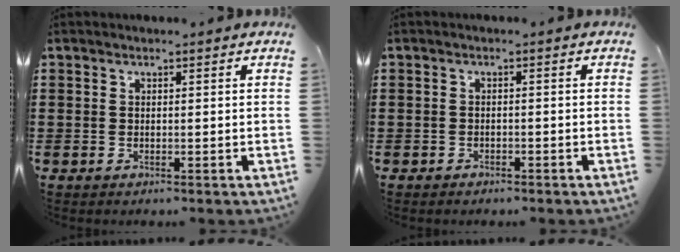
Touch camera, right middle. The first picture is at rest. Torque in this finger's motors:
{"motor_torque": [-0.26, 0.02, -0.02, -0.01]}